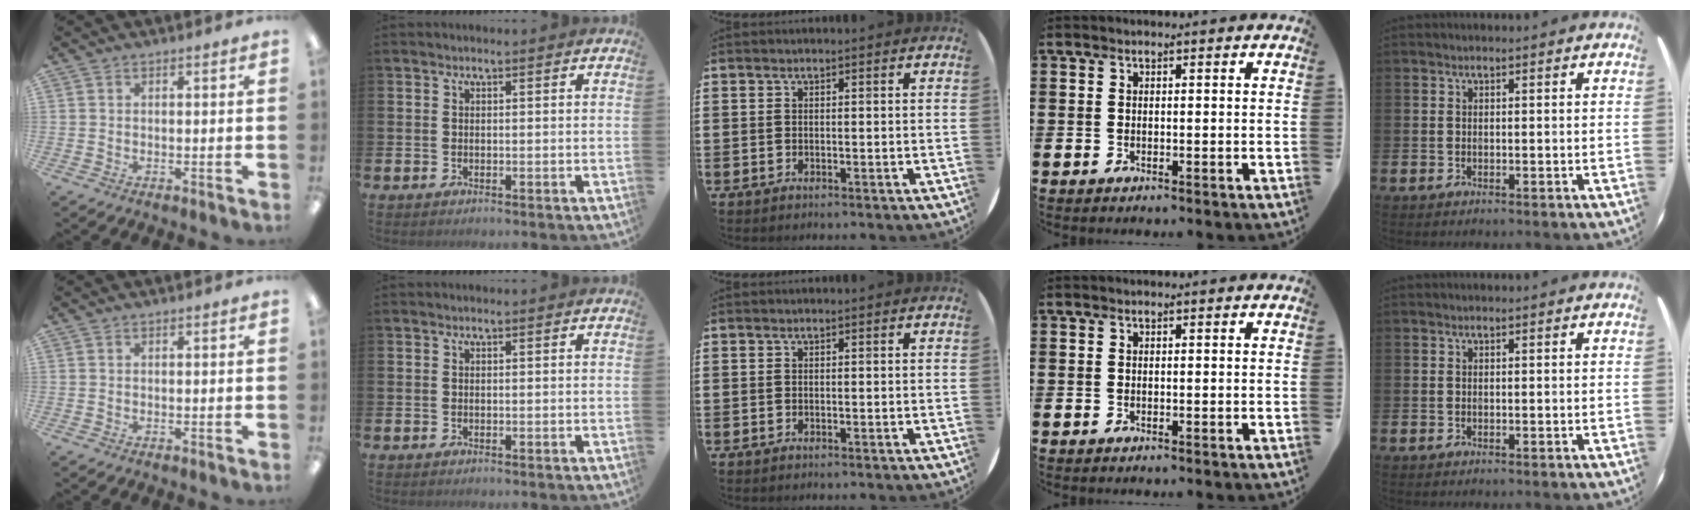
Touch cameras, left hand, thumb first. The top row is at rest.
{}